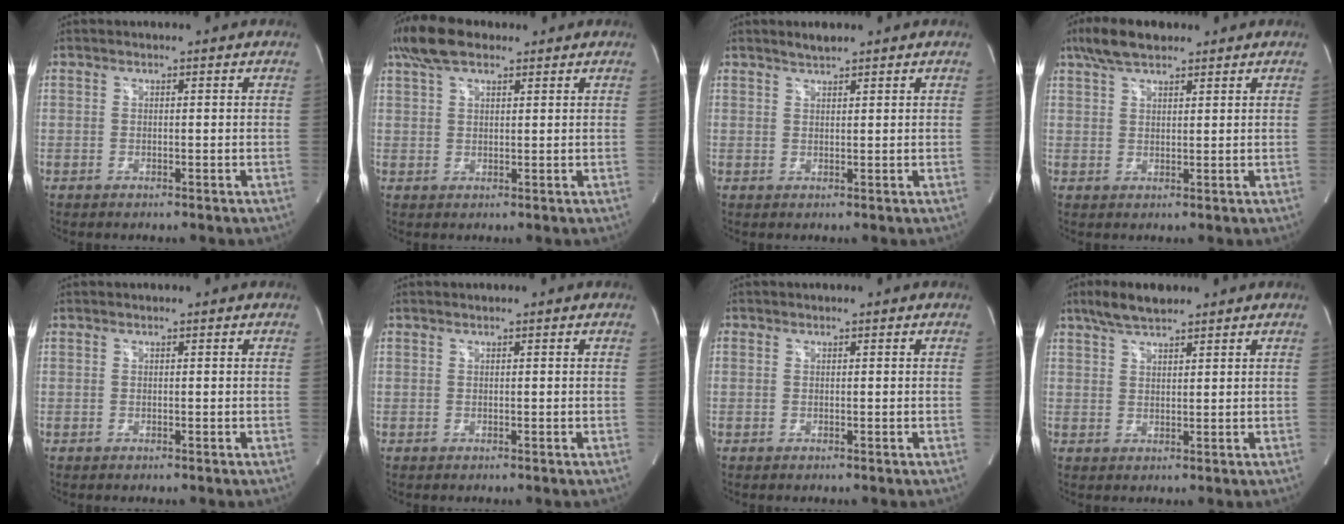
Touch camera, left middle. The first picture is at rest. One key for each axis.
{"total": 6.7, "fx": 4.8, "fy": 2.6, "fz": 3.9, "tx": -0.084, "ty": 0.027, "tz": 0.093}
{"total": 1.8, "fx": 1.7, "fy": 0.1, "fz": 0.7, "tx": -0.018, "ty": 0.003, "tz": 0.035}
{"total": 6.1, "fx": 4.7, "fy": 2.1, "fz": 3.4, "tx": -0.071, "ty": 0.019, "tz": 0.089}
{"total": 0.0}
{"total": 0.0}
{"total": 0.0}
{"total": 5.2, "fx": 4.2, "fy": 1.2, "fz": 2.8, "tx": -0.064, "ty": 0.014, "tz": 0.079}